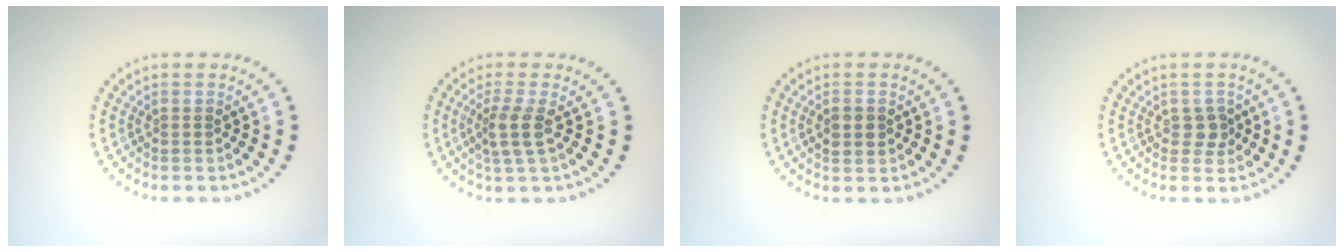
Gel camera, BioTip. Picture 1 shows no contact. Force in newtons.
{"total": 2.5, "press": 2.0, "slide": 1.4}
{"total": 1.8, "press": 1.8, "slide": 0.0}
{"total": 1.5, "press": 1.4, "slide": 0.7}